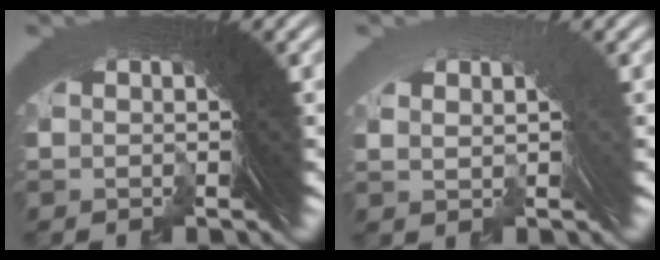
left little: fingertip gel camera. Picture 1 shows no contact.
{"total": 1.2, "force": [0.5, -0.2, 1.1], "torque": [-0.008, 0.018, 0.014]}